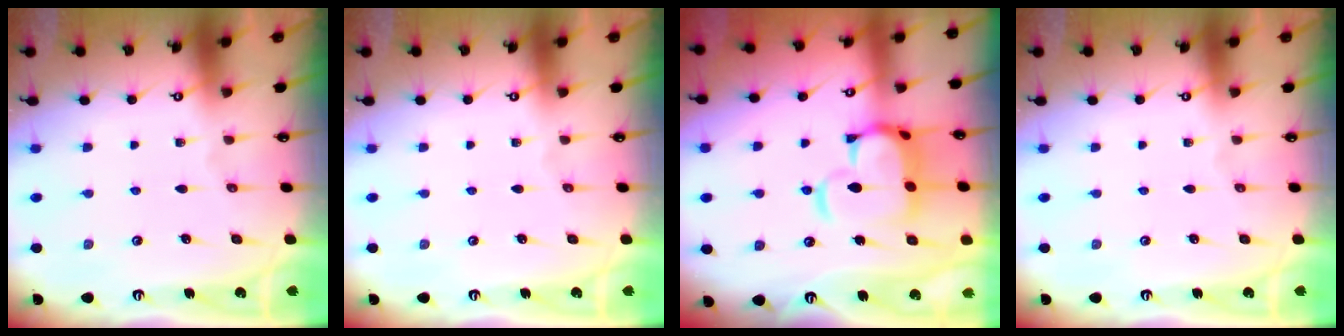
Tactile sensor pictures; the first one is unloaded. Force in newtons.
{"total": 0.0}
{"total": 9.2, "press": 9.1, "slide": 1.6}
{"total": 0.0}